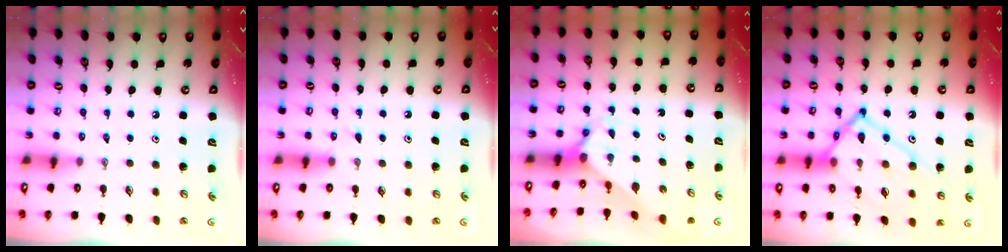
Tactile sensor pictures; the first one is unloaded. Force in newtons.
{"total": 2.9, "press": 2.8, "slide": 0.4}
{"total": 2.0, "press": 2.0, "slide": 0.2}
{"total": 19.1, "press": 19.0, "slide": 1.9}